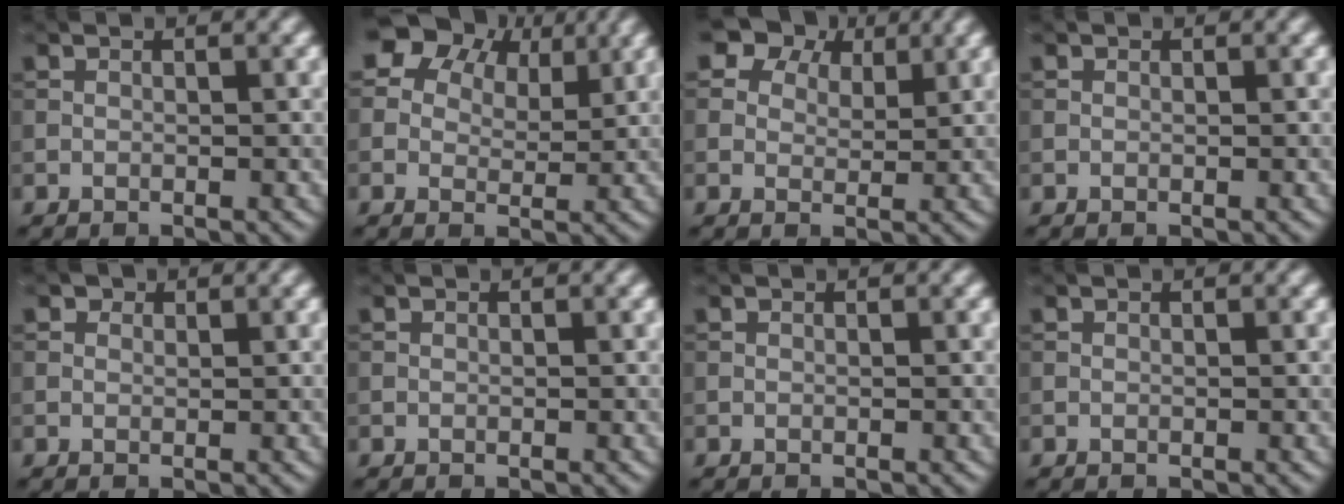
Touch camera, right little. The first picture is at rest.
{"total": 9.5, "force": [5.9, 5.9, 4.4], "torque": [-0.087, 0.019, 0.087]}
{"total": 7.2, "force": [4.9, 4.5, 2.8], "torque": [-0.059, 0.012, 0.071]}
{"total": 0.0}
{"total": 0.9, "force": [0.6, 0.6, 0.3], "torque": [-0.004, -0.002, 0.006]}
{"total": 0.0}
{"total": 0.0}
{"total": 0.0}